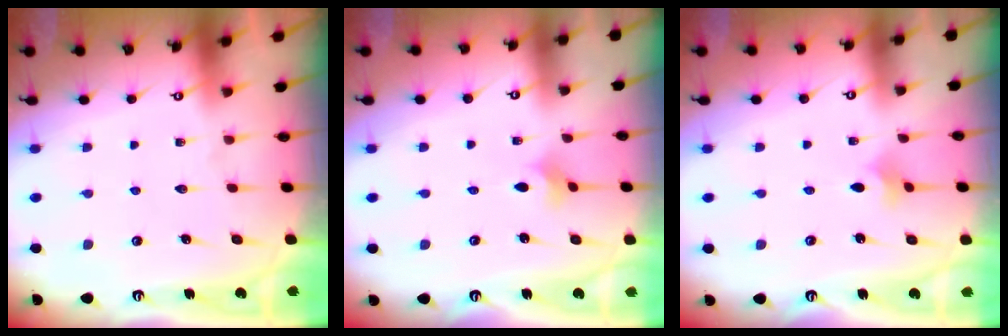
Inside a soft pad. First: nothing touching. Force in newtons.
{"total": 3.1, "press": 3.1, "slide": 0.6}
{"total": 2.3, "press": 2.2, "slide": 0.5}